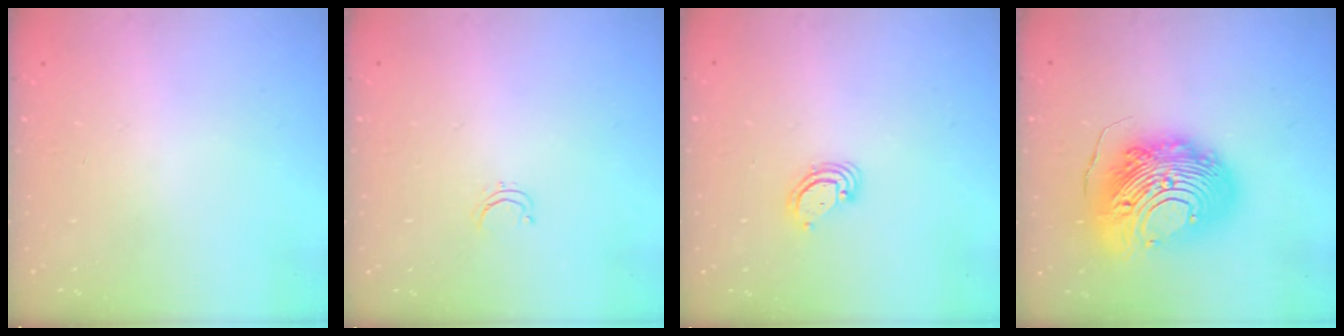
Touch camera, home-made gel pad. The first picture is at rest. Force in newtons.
{"total": 2.8, "press": 2.8, "slide": 0.2}
{"total": 3.2, "press": 3.2, "slide": 0.2}
{"total": 20.9, "press": 20.8, "slide": 2.0}